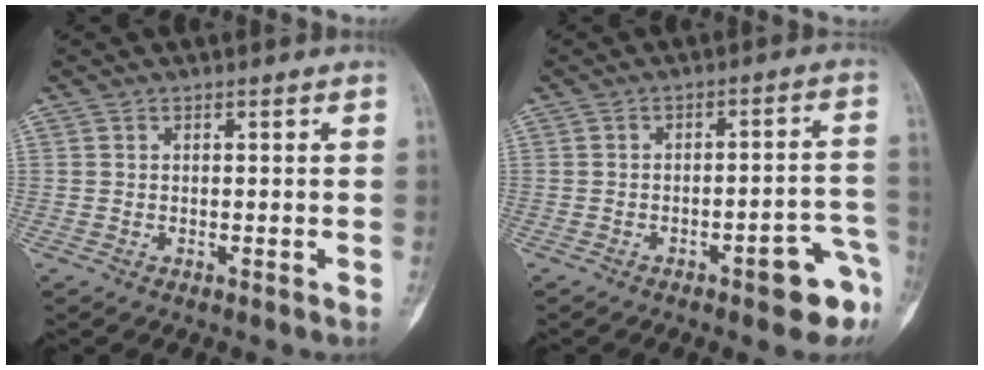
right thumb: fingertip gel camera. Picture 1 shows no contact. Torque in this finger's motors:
{"motor_torque": [1.20, 0.45, 0.46, -0.61, 0.21]}